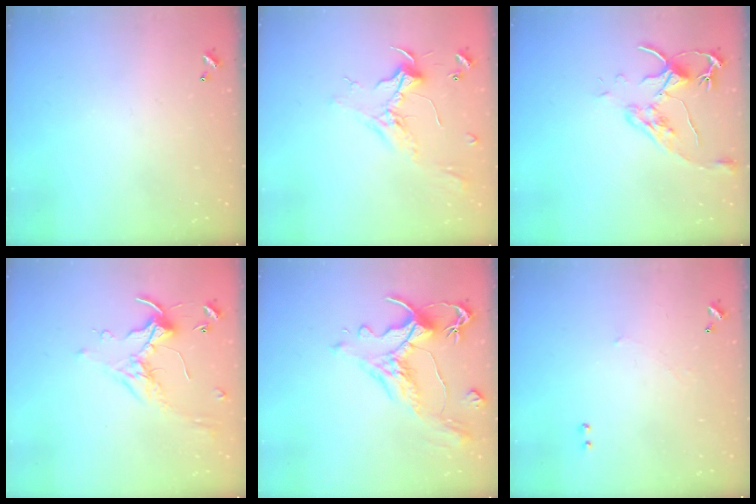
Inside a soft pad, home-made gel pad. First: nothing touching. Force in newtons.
{"total": 2.3, "press": 2.2, "slide": 0.9}
{"total": 9.0, "press": 9.0, "slide": 0.9}
{"total": 0.6, "press": 0.5, "slide": 0.3}
{"total": 1.5, "press": 0.3, "slide": 1.5}
{"total": 1.3, "press": 1.0, "slide": 0.7}